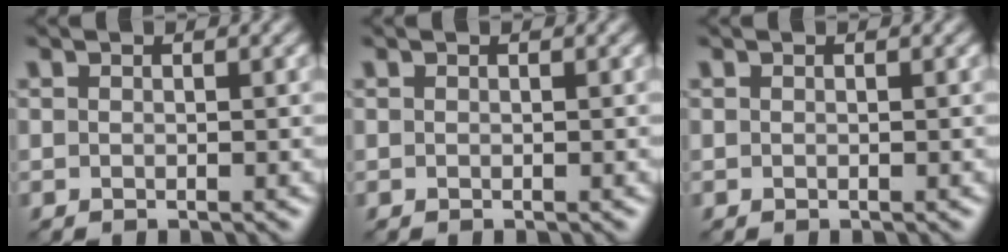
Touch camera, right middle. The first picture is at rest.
{"total": 0.0}
{"total": 0.0}